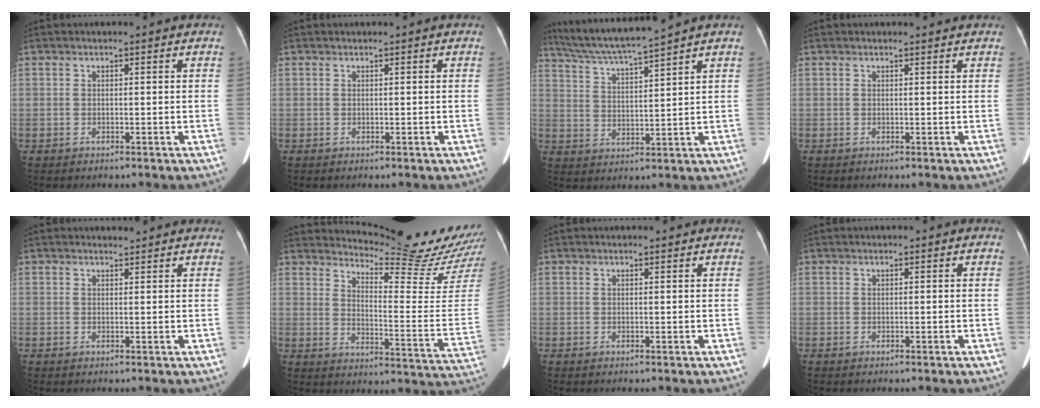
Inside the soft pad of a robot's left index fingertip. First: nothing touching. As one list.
[{"total": 0.6, "force": [0.6, -0.1, 0.2], "torque": [-0.005, 0.012, 0.013]}, {"total": 9.6, "force": [8.6, -1.8, 4.0], "torque": [-0.075, 0.004, 0.161]}, {"total": 1.6, "force": [1.6, 0.1, 0.3], "torque": [-0.009, 0.004, 0.020]}, {"total": 1.4, "force": [1.4, 0.2, 0.0], "torque": [-0.012, 0.006, 0.021]}, {"total": 20.0, "force": [19.1, -0.3, 6.1], "torque": [-0.102, -0.132, 0.233]}, {"total": 1.4, "force": [1.4, 0.1, 0.3], "torque": [-0.008, 0.005, 0.017]}, {"total": 0.0}]